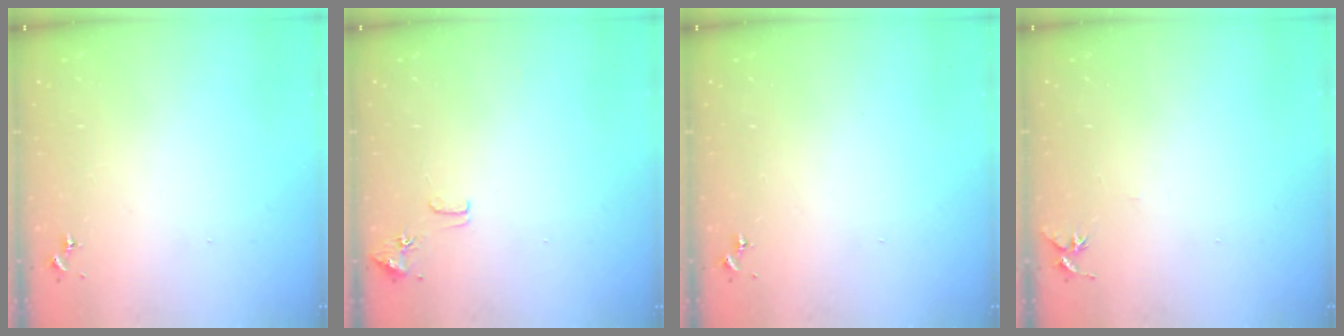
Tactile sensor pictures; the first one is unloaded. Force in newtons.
{"total": 8.1, "press": 8.1, "slide": 0.7}
{"total": 0.0}
{"total": 4.9, "press": 4.8, "slide": 0.5}